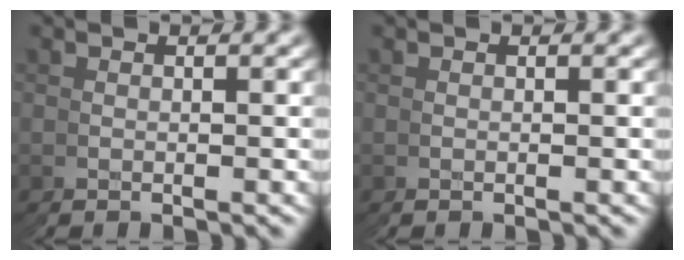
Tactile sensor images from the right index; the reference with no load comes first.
{"total": 0.0}